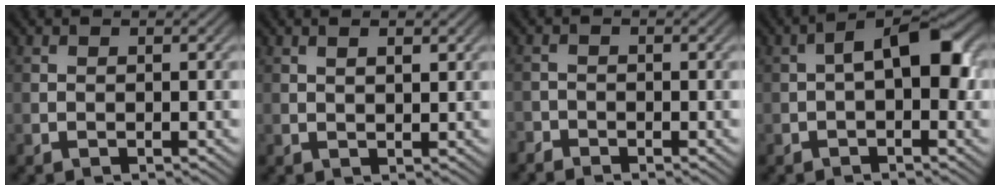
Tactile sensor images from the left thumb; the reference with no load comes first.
{"total": 1.7, "force": [1.0, 0.6, 1.3], "torque": [-0.018, -0.007, 0.024]}
{"total": 1.6, "force": [-1.5, 0.5, 0.1], "torque": [-0.003, -0.004, -0.037]}
{"total": 6.8, "force": [0.1, 3.2, 6.0], "torque": [-0.085, 0.016, -0.008]}